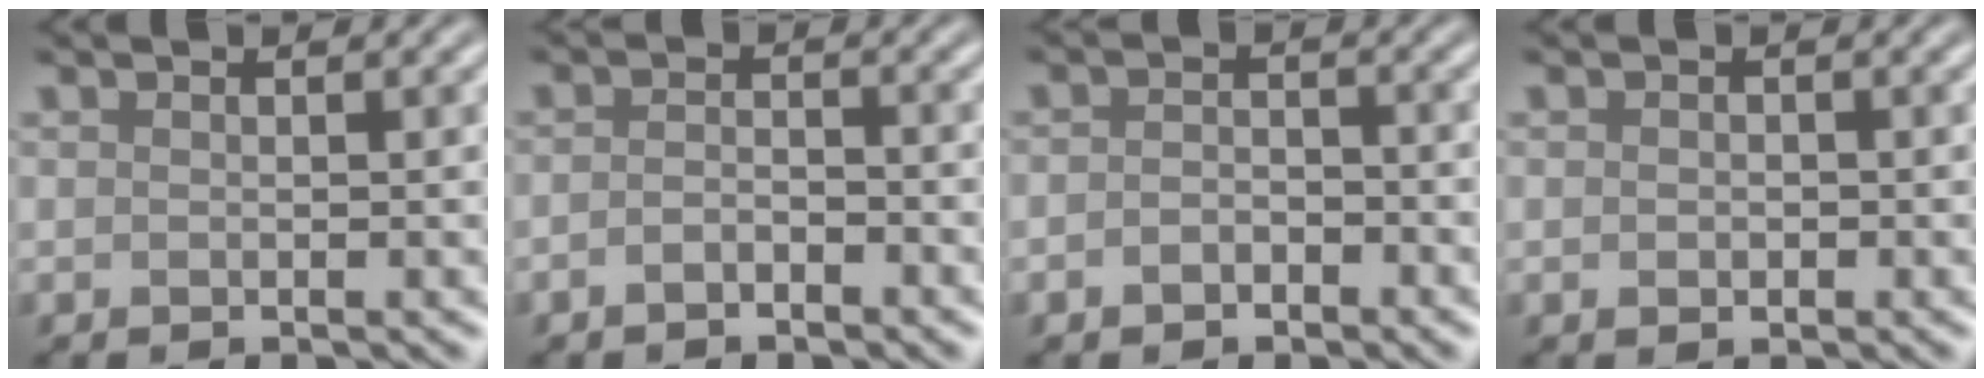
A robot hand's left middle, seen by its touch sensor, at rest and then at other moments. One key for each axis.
{"total": 1.6, "fx": -1.0, "fy": 0.7, "fz": 1.1, "tx": -0.023, "ty": 0.001, "tz": -0.023}
{"total": 1.9, "fx": -0.9, "fy": 1.2, "fz": 1.1, "tx": -0.023, "ty": 0.002, "tz": -0.022}
{"total": 0.9, "fx": -0.1, "fy": 0.7, "fz": 0.5, "tx": -0.008, "ty": -0.003, "tz": -0.003}